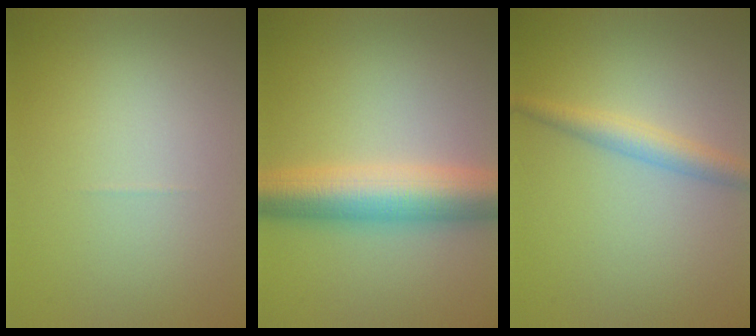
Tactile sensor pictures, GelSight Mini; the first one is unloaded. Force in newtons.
{"total": 7.5, "press": 7.5, "slide": 0.1}
{"total": 2.5, "press": 2.5, "slide": 0.1}